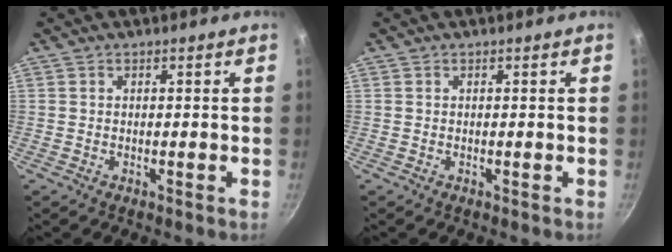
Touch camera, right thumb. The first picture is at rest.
{"total": 0.0}